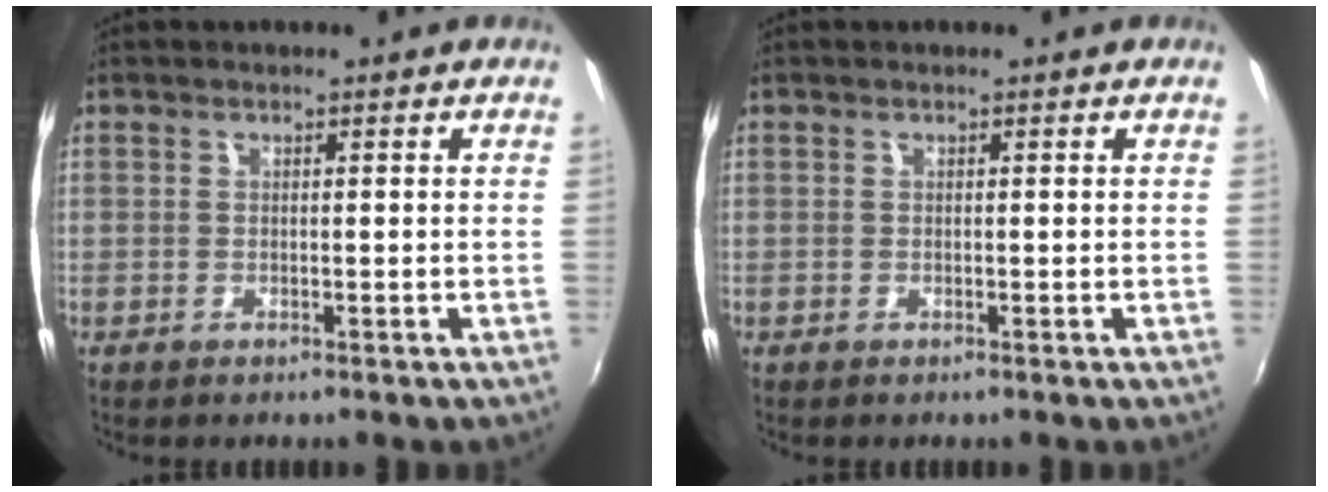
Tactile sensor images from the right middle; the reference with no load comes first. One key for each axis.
{"total": 0.0}